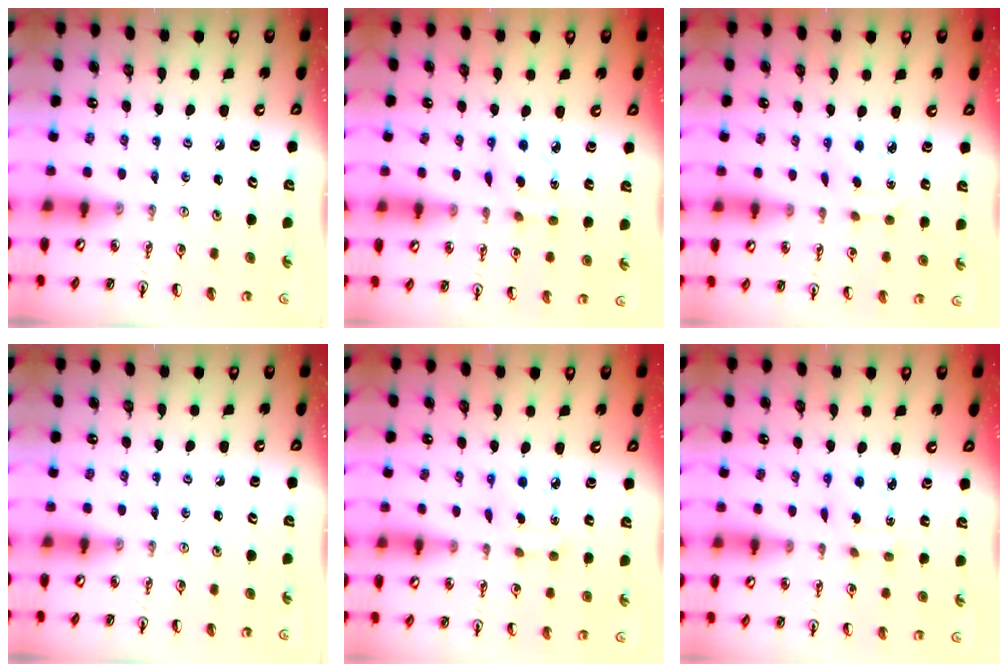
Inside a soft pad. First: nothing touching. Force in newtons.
{"total": 4.0, "press": 4.0, "slide": 0.4}
{"total": 3.9, "press": 3.9, "slide": 0.4}
{"total": 0.0}
{"total": 2.9, "press": 2.8, "slide": 0.5}
{"total": 2.2, "press": 2.2, "slide": 0.6}